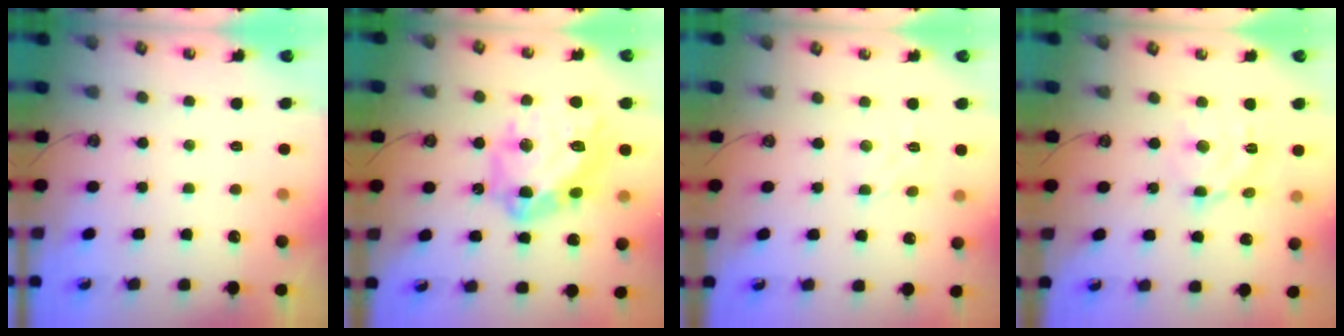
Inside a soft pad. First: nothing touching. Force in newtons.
{"total": 22.0, "press": 21.9, "slide": 2.2}
{"total": 2.3, "press": 2.3, "slide": 0.5}
{"total": 10.5, "press": 10.5, "slide": 0.7}